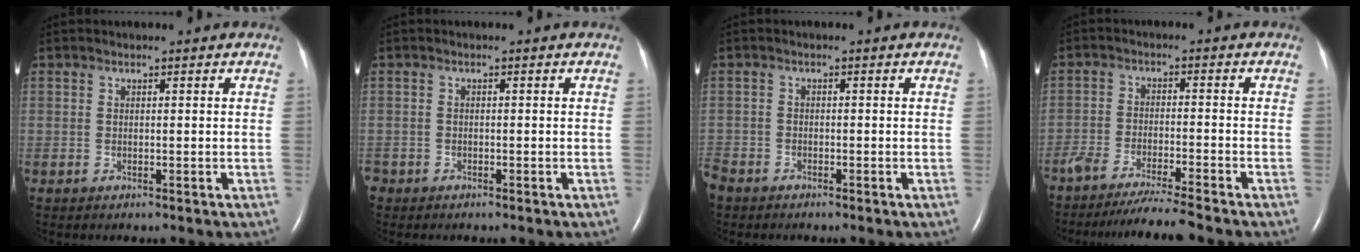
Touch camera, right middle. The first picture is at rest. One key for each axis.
{"total": 1.5, "fx": -1.2, "fy": 1.0, "fz": 0.3, "tx": -0.010, "ty": 0.000, "tz": -0.022}
{"total": 3.6, "fx": -3.0, "fy": 1.9, "fz": 0.9, "tx": -0.019, "ty": -0.004, "tz": -0.062}
{"total": 8.6, "fx": -7.6, "fy": -0.9, "fz": 3.8, "tx": -0.051, "ty": -0.026, "tz": -0.127}